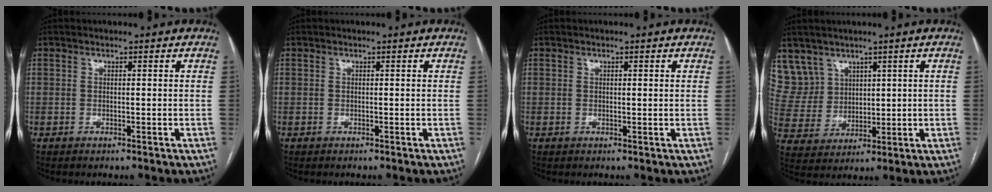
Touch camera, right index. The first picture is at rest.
{"total": 0.0}
{"total": 0.8, "force": [0.3, 0.1, 0.7], "torque": [-0.014, 0.001, 0.004]}
{"total": 8.5, "force": [5.6, 6.4, 0.2], "torque": [-0.014, 0.024, 0.129]}